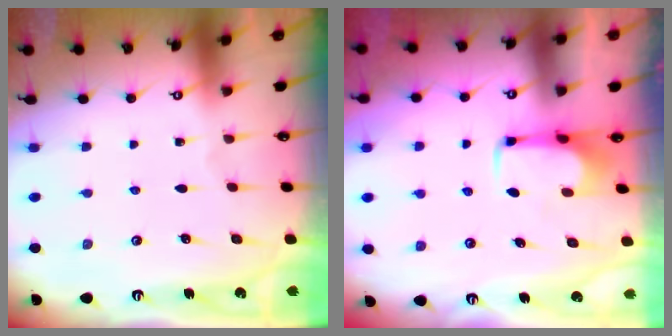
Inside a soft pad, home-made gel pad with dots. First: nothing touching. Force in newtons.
{"total": 2.0, "press": 2.0, "slide": 0.2}